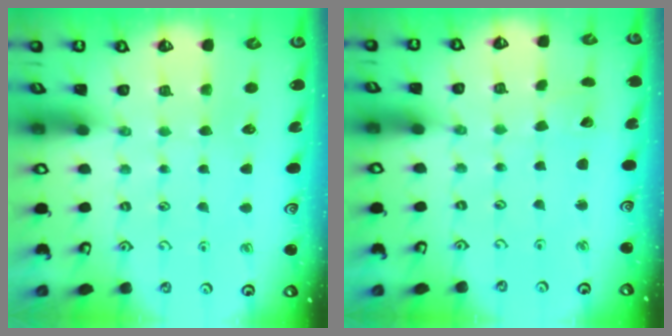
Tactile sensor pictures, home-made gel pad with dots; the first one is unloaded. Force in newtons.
{"total": 1.8, "press": 1.8, "slide": 0.0}